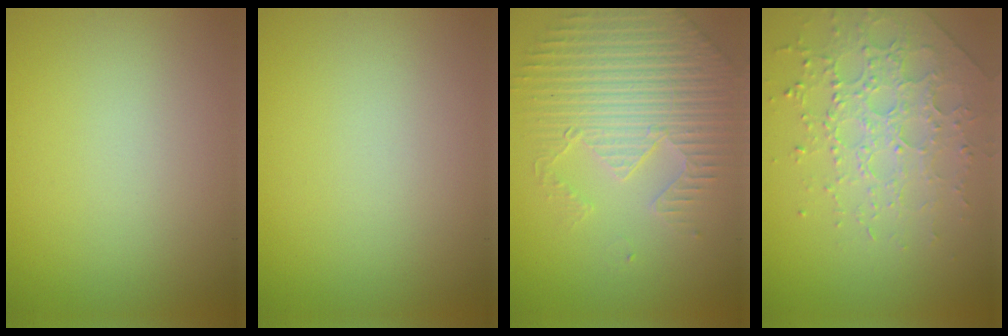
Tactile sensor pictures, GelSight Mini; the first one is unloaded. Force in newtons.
{"total": 0.0}
{"total": 5.0, "press": 4.6, "slide": 1.9}
{"total": 3.8, "press": 3.6, "slide": 1.2}